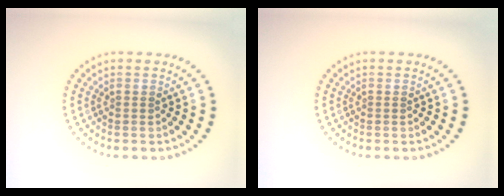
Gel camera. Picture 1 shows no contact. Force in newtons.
{"total": 0.0}